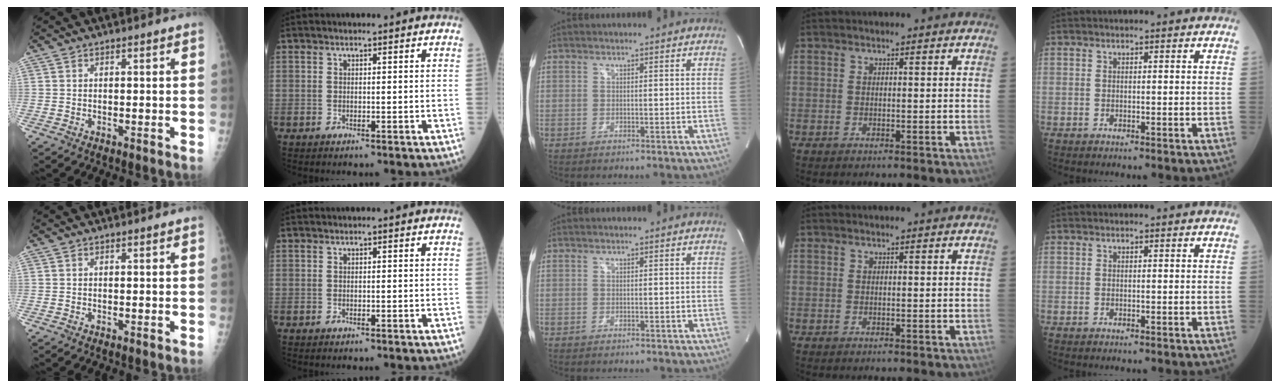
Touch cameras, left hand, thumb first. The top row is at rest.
{}